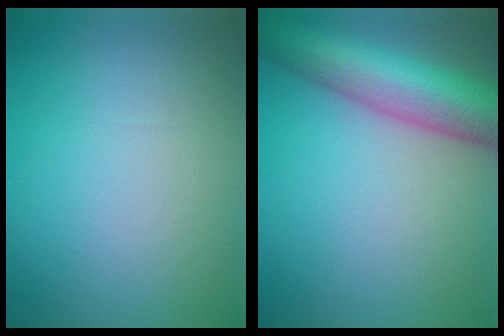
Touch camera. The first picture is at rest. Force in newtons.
{"total": 8.7, "press": 8.7, "slide": 0.3}